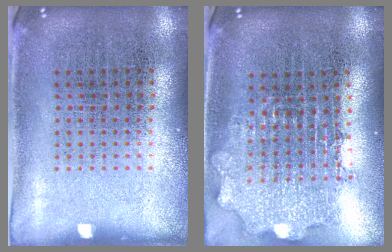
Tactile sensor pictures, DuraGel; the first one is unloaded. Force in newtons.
{"total": 2.0, "press": 1.6, "slide": 1.2}